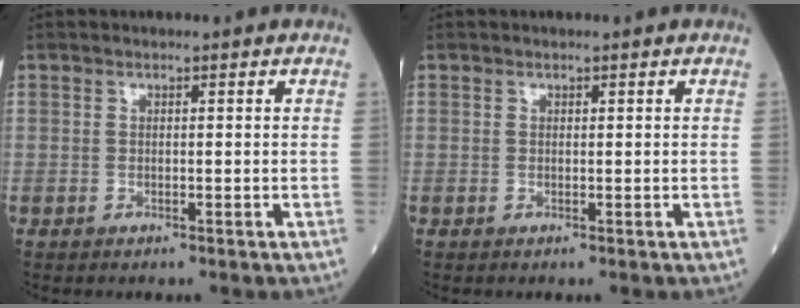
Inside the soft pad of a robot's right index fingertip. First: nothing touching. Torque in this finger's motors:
{"motor_torque": [0.11, 0.05, 0.05, 0.01]}